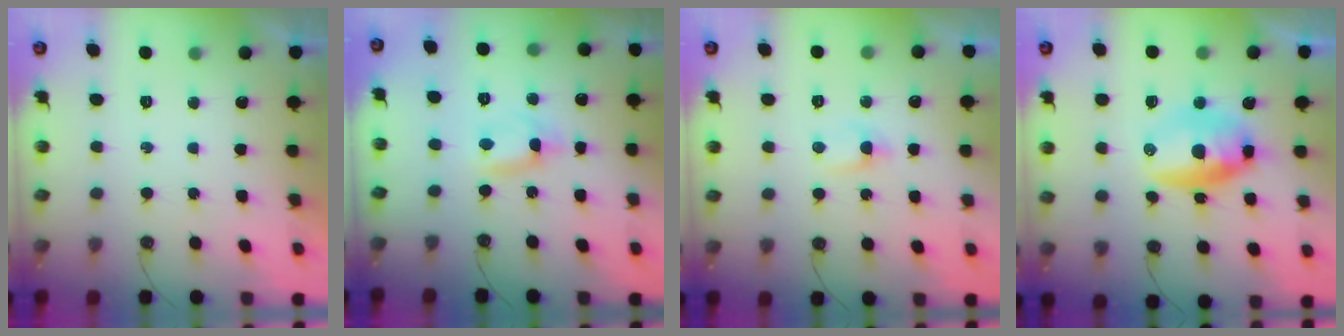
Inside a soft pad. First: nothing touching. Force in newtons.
{"total": 1.7, "press": 1.7, "slide": 0.1}
{"total": 2.7, "press": 2.6, "slide": 0.4}
{"total": 10.4, "press": 10.4, "slide": 1.0}